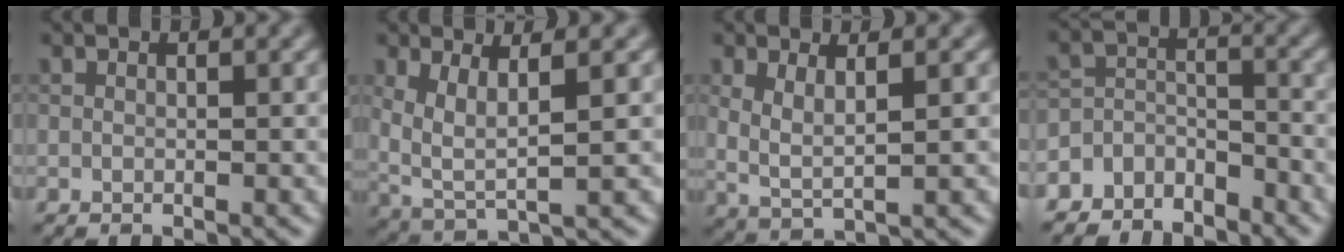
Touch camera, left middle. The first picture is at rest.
{"total": 4.2, "force": [1.3, 1.4, 3.7], "torque": [-0.080, -0.009, 0.030]}
{"total": 2.8, "force": [1.0, 0.9, 2.5], "torque": [-0.051, -0.010, 0.022]}
{"total": 3.8, "force": [-3.4, 1.6, 0.4], "torque": [0.006, 0.002, -0.062]}